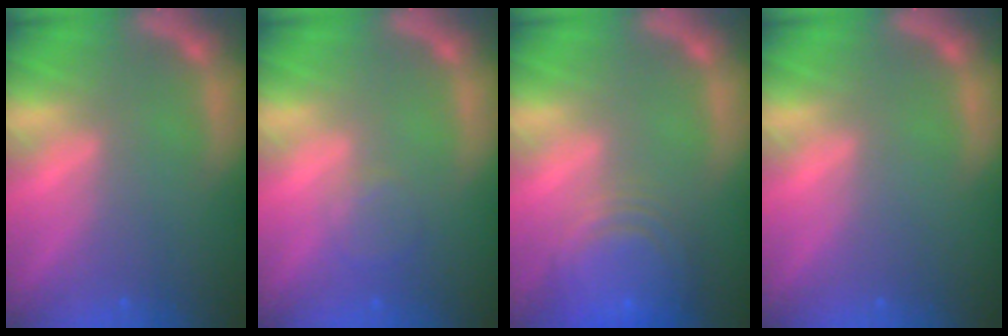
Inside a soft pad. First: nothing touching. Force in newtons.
{"total": 2.0}
{"total": 9.1}
{"total": 0.0}